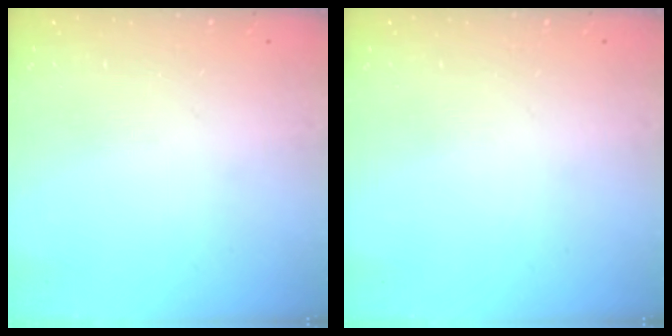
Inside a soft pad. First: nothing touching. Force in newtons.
{"total": 0.0}